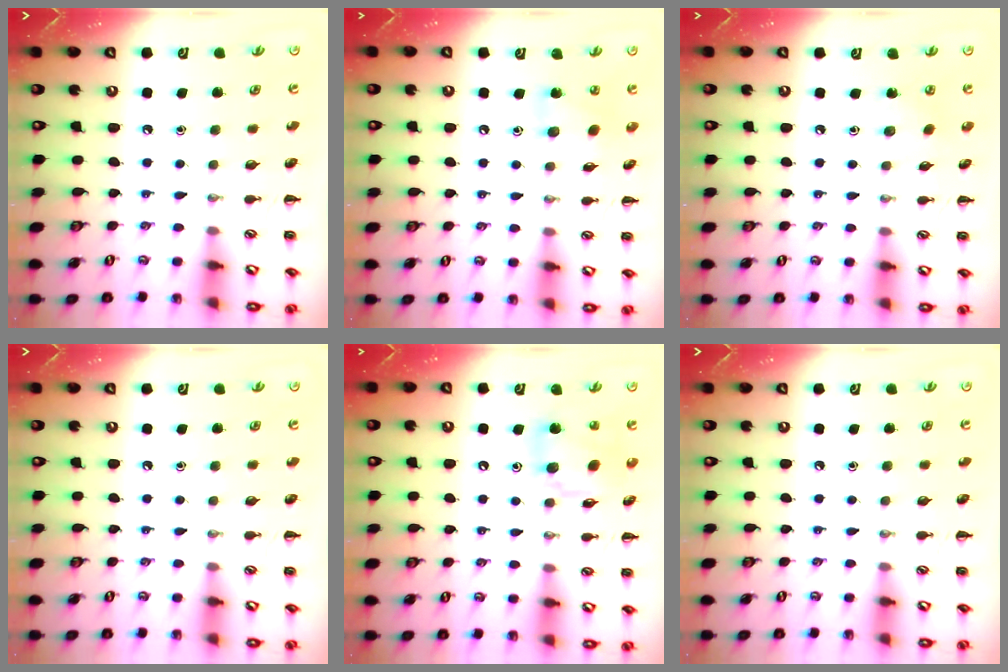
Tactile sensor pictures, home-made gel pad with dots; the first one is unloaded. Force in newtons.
{"total": 7.1, "press": 7.1, "slide": 0.7}
{"total": 2.9, "press": 2.8, "slide": 0.9}
{"total": 0.0}
{"total": 13.3, "press": 12.9, "slide": 3.3}
{"total": 0.0}